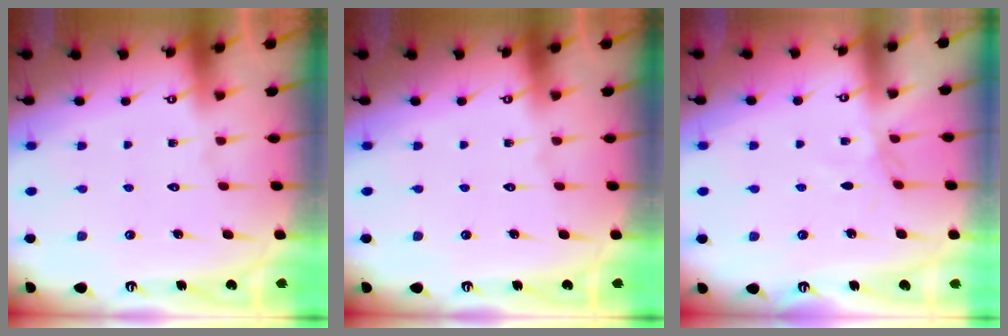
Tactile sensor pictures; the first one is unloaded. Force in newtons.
{"total": 0.0}
{"total": 1.4, "press": 1.3, "slide": 0.3}